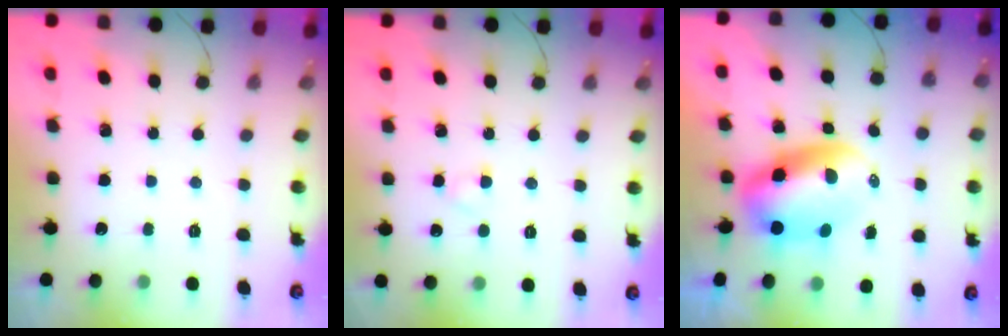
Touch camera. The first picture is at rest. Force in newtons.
{"total": 2.2, "press": 2.0, "slide": 0.9}
{"total": 8.5, "press": 8.2, "slide": 2.1}